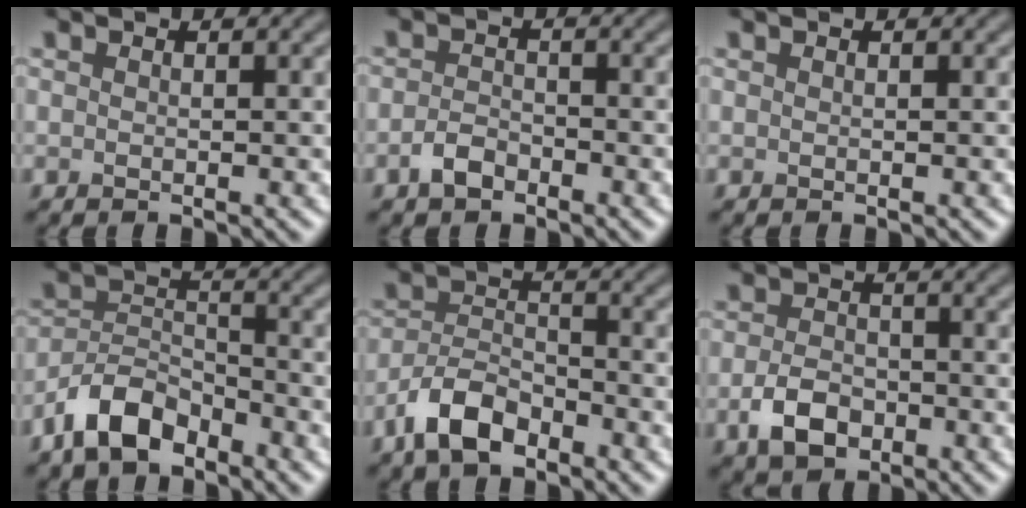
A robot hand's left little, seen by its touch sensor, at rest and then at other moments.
{"total": 2.0, "force": [-1.5, 1.0, 0.9], "torque": [-0.017, 0.004, -0.034]}
{"total": 0.0}
{"total": 5.1, "force": [-3.9, 2.3, 2.5], "torque": [-0.041, 0.006, -0.084]}
{"total": 4.6, "force": [-3.2, 2.0, 2.5], "torque": [-0.044, 0.003, -0.070]}
{"total": 3.9, "force": [-1.8, 2.6, 2.3], "torque": [-0.047, -0.002, -0.038]}